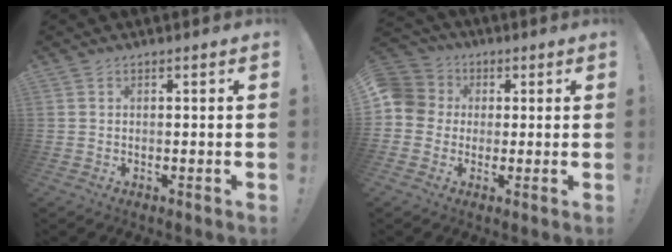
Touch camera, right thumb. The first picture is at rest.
{"total": 8.2, "force": [0.1, 7.9, 2.2], "torque": [-0.043, 0.013, 0.005]}